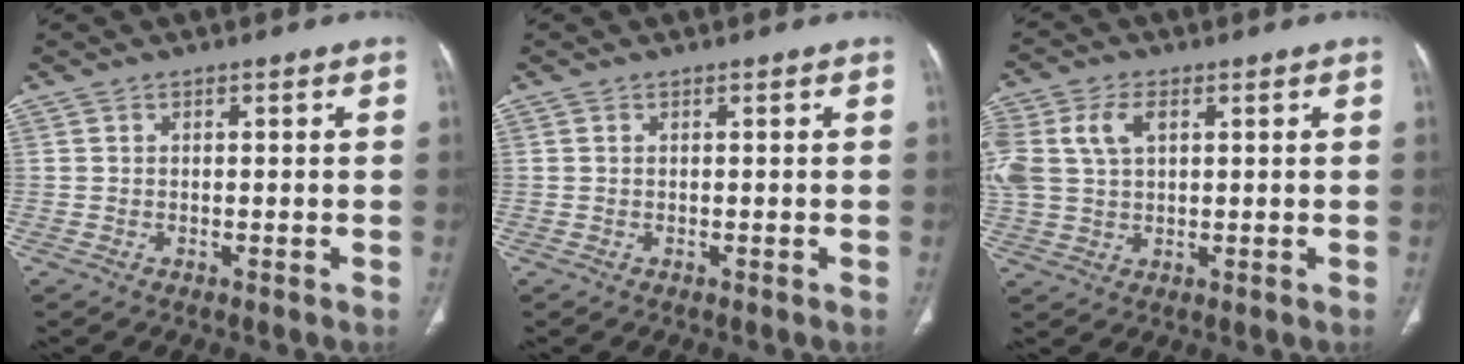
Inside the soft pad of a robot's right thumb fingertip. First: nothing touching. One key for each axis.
{"total": 0.0}
{"total": 12.5, "fx": 3.3, "fy": 8.3, "fz": 8.7, "tx": -0.223, "ty": 0.012, "tz": 0.068}